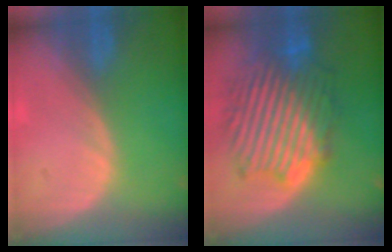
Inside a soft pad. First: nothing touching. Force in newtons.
{"total": 13.2, "press": 13.2, "slide": 1.1}